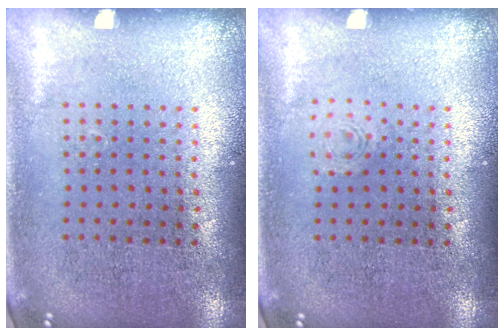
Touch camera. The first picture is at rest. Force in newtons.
{"total": 0.5, "press": 0.5, "slide": 0.2}